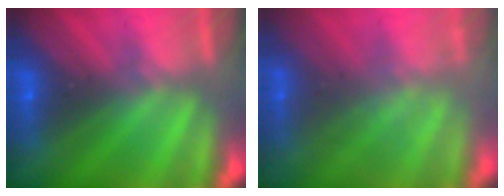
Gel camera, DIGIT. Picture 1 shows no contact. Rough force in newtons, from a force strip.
{"total": 2.1}